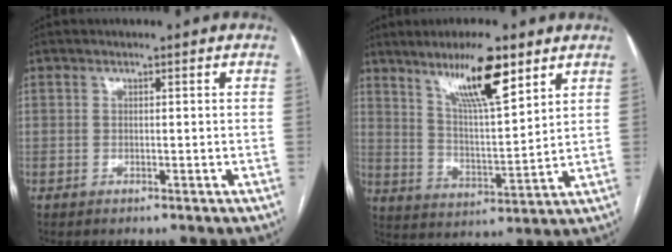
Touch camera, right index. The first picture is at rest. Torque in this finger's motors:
{"motor_torque": [1.05, 1.09, 0.25, 0.14]}